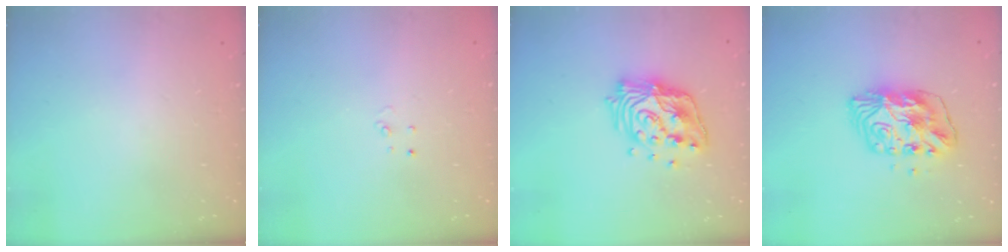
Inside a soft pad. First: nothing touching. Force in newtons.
{"total": 2.6, "press": 2.6, "slide": 0.2}
{"total": 16.7, "press": 16.7, "slide": 1.4}
{"total": 9.9, "press": 9.9, "slide": 0.9}